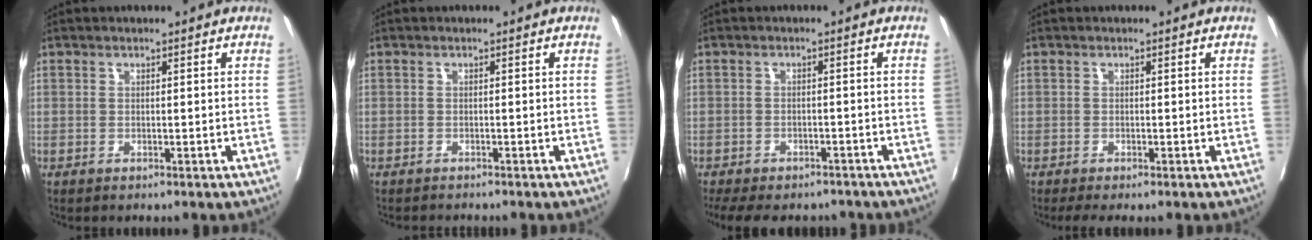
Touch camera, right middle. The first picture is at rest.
{"total": 1.7, "force": [-1.7, 0.1, 0.4], "torque": [-0.015, -0.010, -0.025]}
{"total": 12.0, "force": [-9.7, 4.4, 5.5], "torque": [-0.122, -0.025, -0.136]}
{"total": 1.6, "force": [-1.3, 0.1, 0.8], "torque": [-0.021, -0.007, -0.024]}